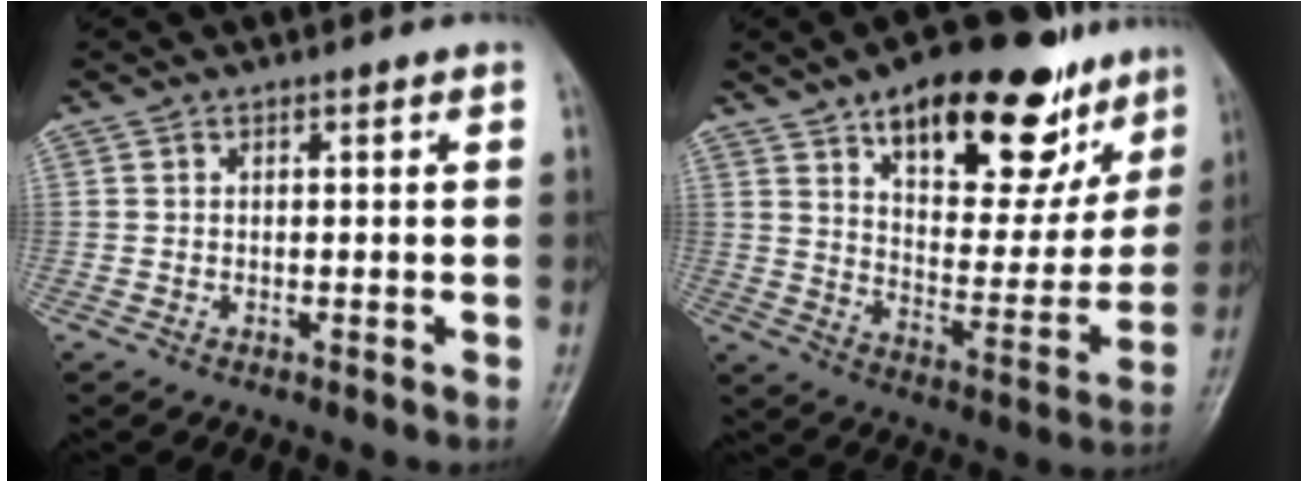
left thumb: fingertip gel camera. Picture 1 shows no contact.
{"total": 24.1, "force": [14.5, 10.8, 15.9], "torque": [-0.173, -0.046, 0.221]}